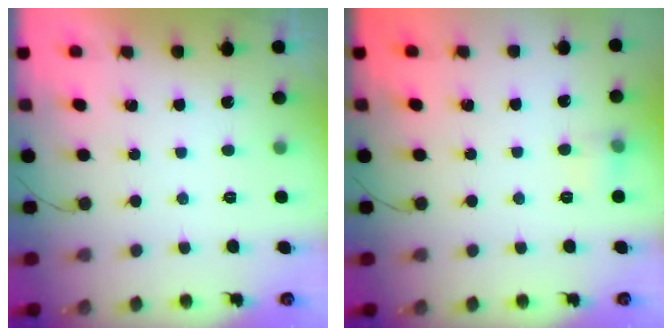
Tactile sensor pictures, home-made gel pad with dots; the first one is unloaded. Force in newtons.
{"total": 6.9, "press": 6.8, "slide": 1.3}